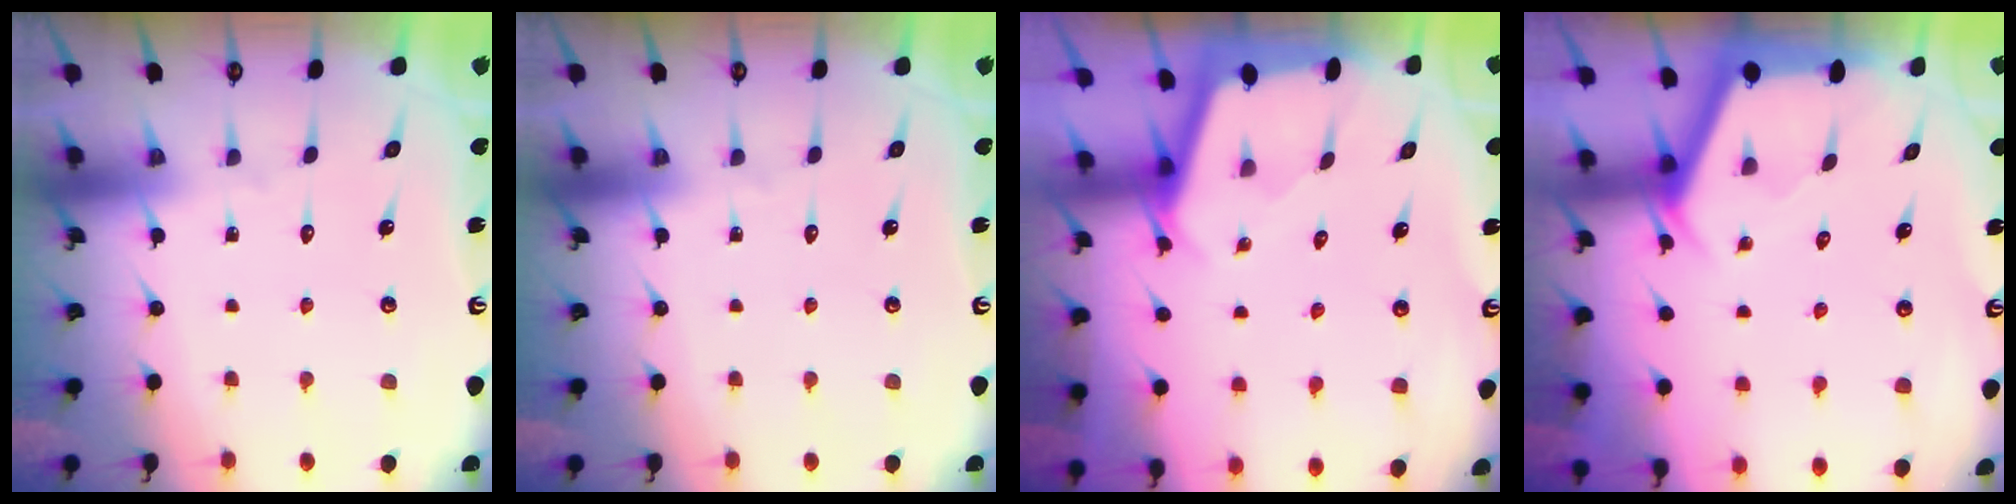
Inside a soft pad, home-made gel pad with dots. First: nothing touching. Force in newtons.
{"total": 0.0}
{"total": 1.6, "press": 1.6, "slide": 0.2}
{"total": 2.9, "press": 2.9, "slide": 0.3}